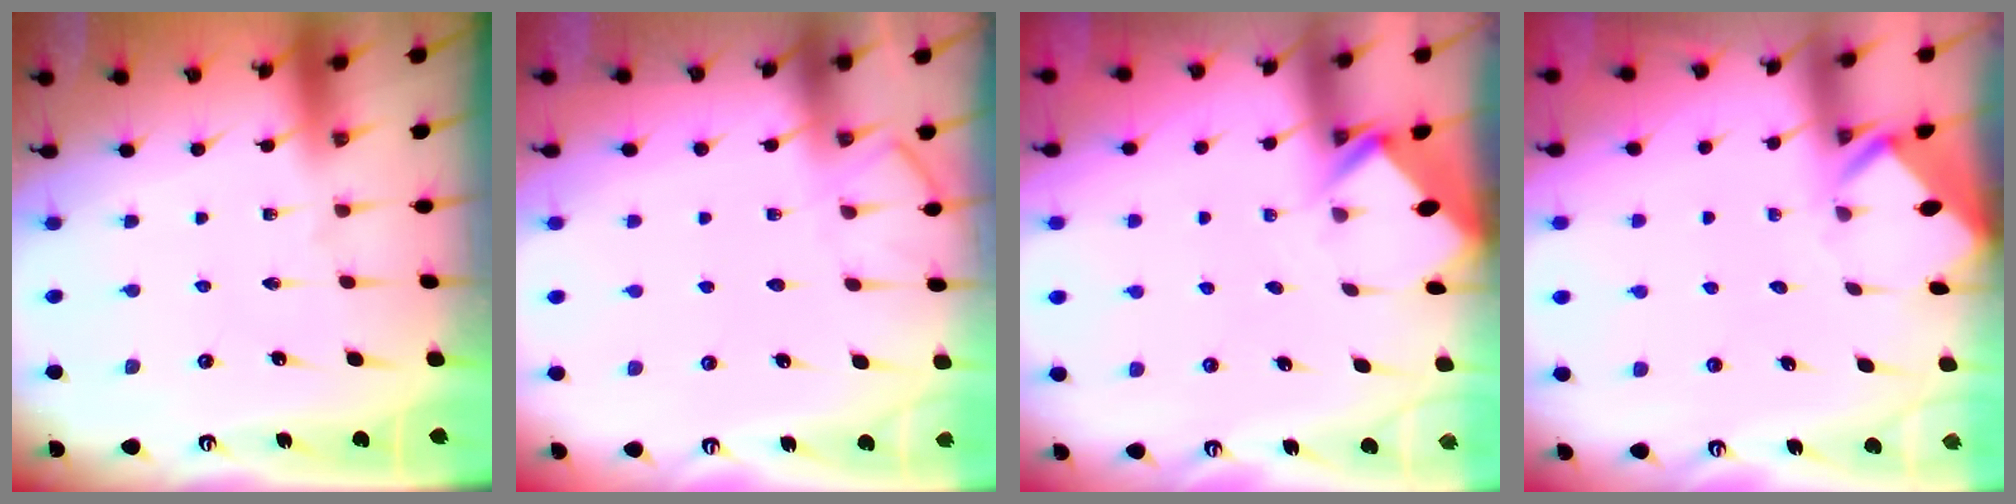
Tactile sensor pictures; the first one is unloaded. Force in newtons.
{"total": 5.1, "press": 5.1, "slide": 0.5}
{"total": 2.5, "press": 2.5, "slide": 0.2}
{"total": 3.6, "press": 3.6, "slide": 0.2}